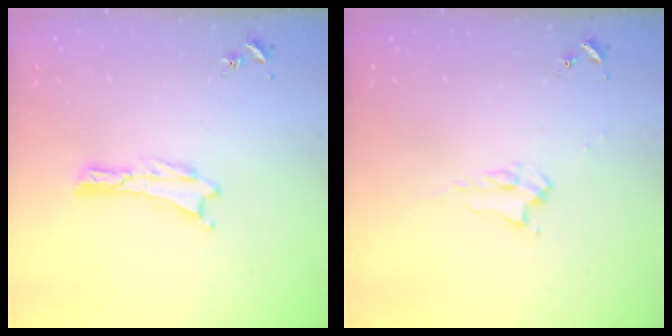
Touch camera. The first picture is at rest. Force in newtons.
{"total": 2.2, "press": 2.2, "slide": 0.4}